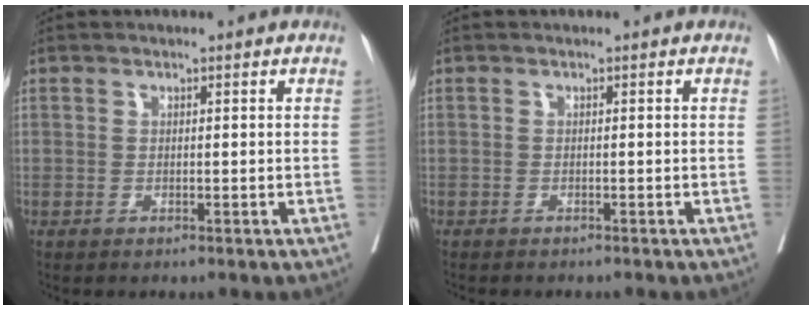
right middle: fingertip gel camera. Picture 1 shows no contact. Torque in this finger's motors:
{"motor_torque": [0.14, -0.37, 0.03, 0.02]}